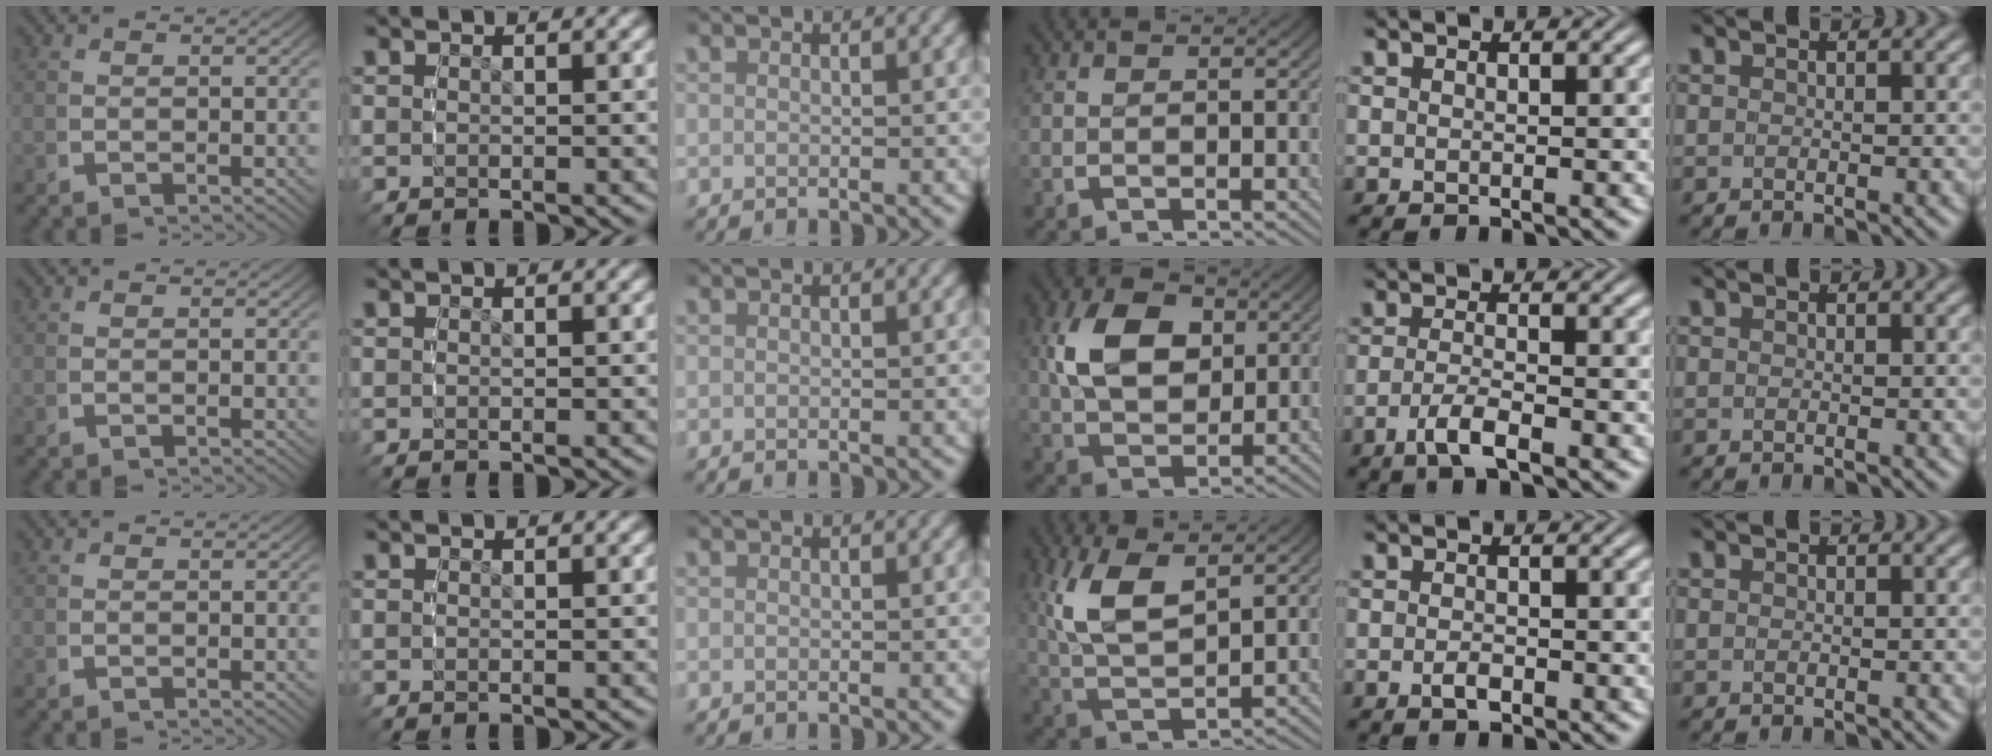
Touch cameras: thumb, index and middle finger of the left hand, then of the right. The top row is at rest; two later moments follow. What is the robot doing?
{"motion": "grasp_and_lifting", "object": "bowl"}